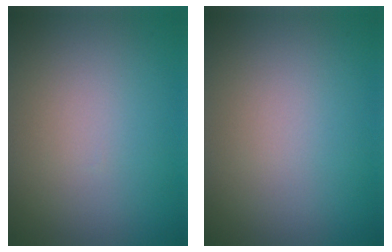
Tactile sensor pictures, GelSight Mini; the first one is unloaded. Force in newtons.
{"total": 0.0}